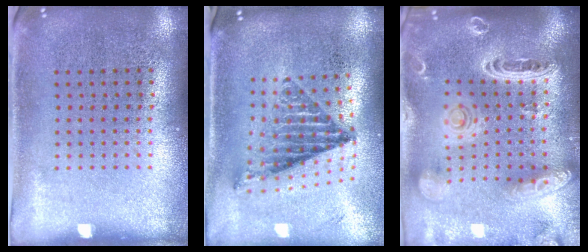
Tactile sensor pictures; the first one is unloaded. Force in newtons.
{"total": 1.3, "press": 1.2, "slide": 0.6}
{"total": 3.7, "press": 2.9, "slide": 2.3}